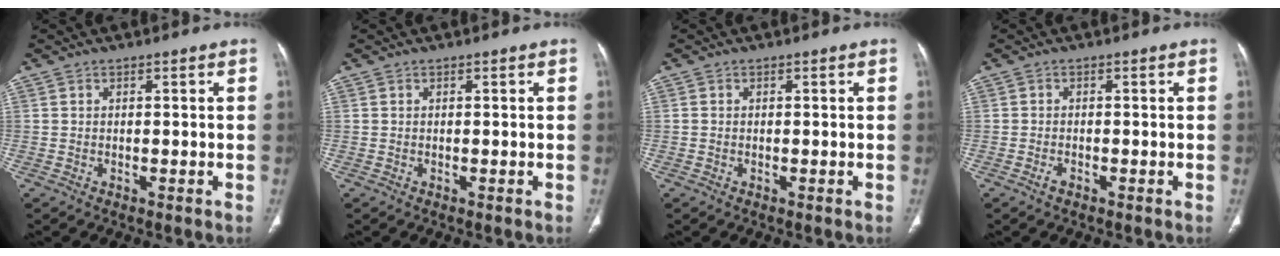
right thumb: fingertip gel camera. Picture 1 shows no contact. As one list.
[{"total": 0.0}, {"total": 0.0}, {"total": 1.4, "force": [-1.0, 0.7, 0.9], "torque": [-0.019, 0.003, -0.019]}]